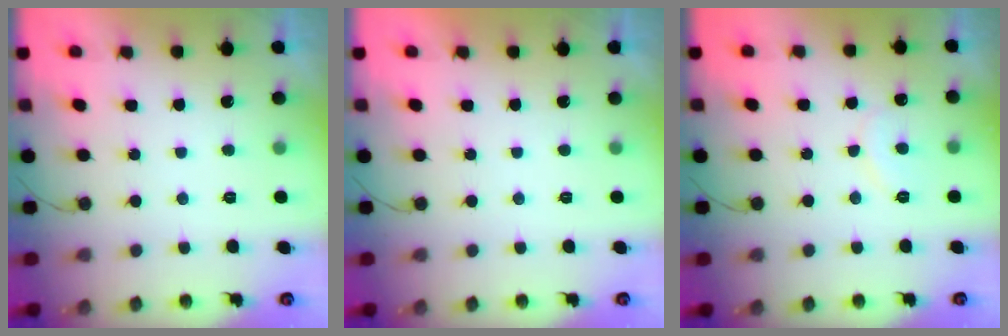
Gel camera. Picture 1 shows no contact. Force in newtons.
{"total": 1.7, "press": 1.7, "slide": 0.0}
{"total": 7.3, "press": 7.3, "slide": 0.5}